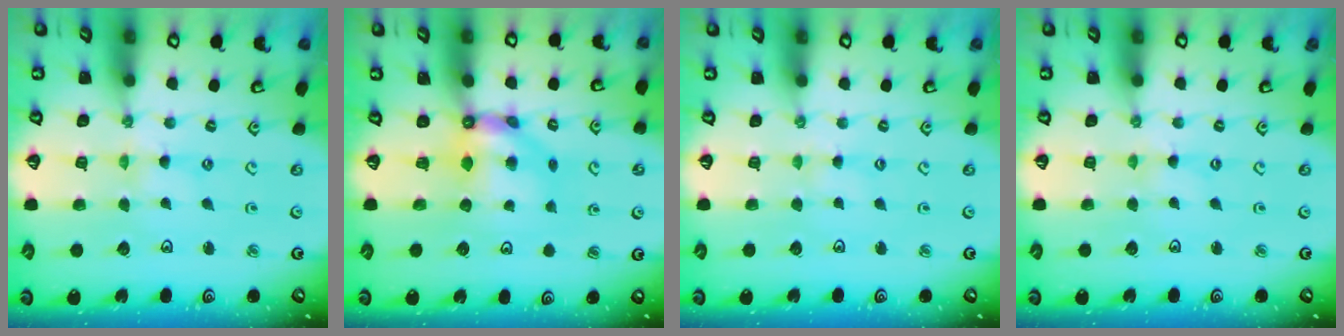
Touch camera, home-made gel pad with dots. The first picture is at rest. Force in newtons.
{"total": 6.6, "press": 6.6, "slide": 0.7}
{"total": 1.2, "press": 1.1, "slide": 0.2}
{"total": 0.6, "press": 0.5, "slide": 0.1}